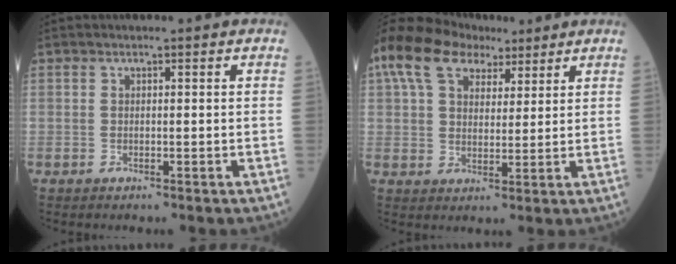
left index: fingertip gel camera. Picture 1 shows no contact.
{"total": 14.1, "force": [9.1, 8.1, 7.1], "torque": [-0.157, 0.059, 0.164]}